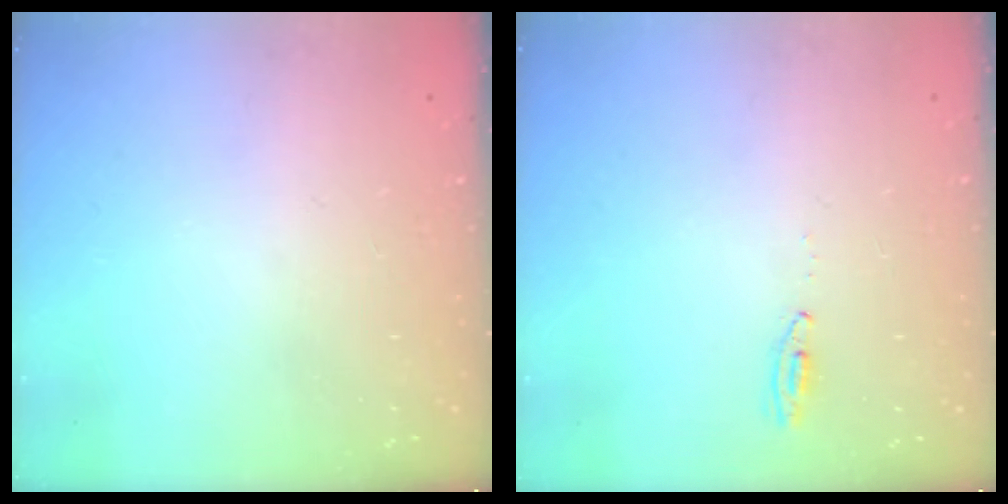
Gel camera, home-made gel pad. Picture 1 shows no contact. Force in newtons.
{"total": 3.0, "press": 2.8, "slide": 1.2}